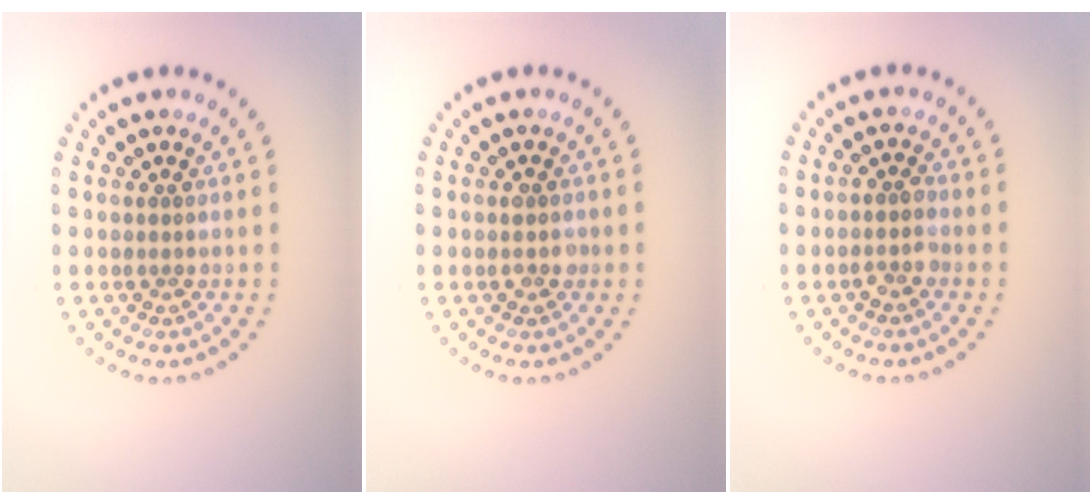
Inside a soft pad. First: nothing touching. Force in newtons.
{"total": 1.0, "press": 1.0, "slide": 0.1}
{"total": 1.4, "press": 1.3, "slide": 0.5}